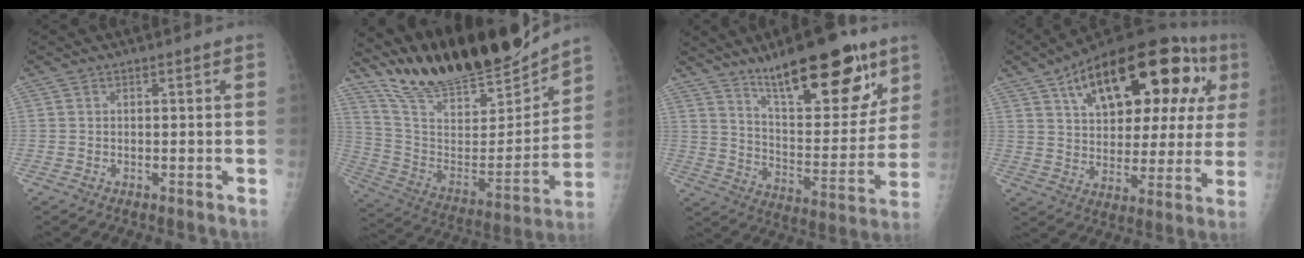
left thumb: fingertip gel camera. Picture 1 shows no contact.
{"total": 23.7, "force": [21.5, 4.7, 8.8], "torque": [-0.122, -0.104, 0.364]}
{"total": 22.7, "force": [14.5, 7.5, 15.9], "torque": [-0.194, -0.070, 0.233]}
{"total": 27.2, "force": [11.1, 12.8, 21.3], "torque": [-0.283, 0.018, 0.163]}